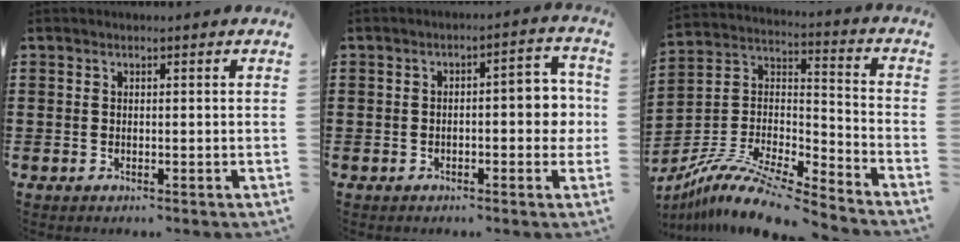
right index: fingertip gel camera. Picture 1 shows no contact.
{"total": 5.0, "force": [-0.7, 1.8, 4.6], "torque": [-0.064, 0.002, -0.017]}
{"total": 10.8, "force": [-9.5, 1.7, 4.9], "torque": [-0.102, 0.016, -0.193]}